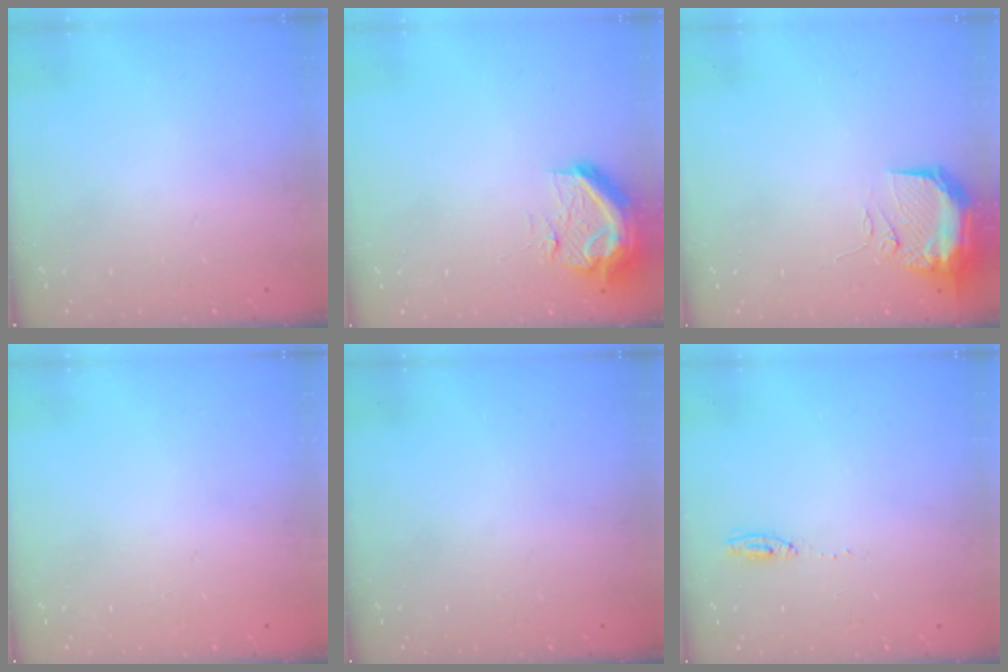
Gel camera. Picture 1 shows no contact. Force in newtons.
{"total": 20.4, "press": 13.8, "slide": 15.0}
{"total": 10.2, "press": 10.1, "slide": 1.7}
{"total": 0.0}
{"total": 0.0}
{"total": 3.6, "press": 3.5, "slide": 1.1}